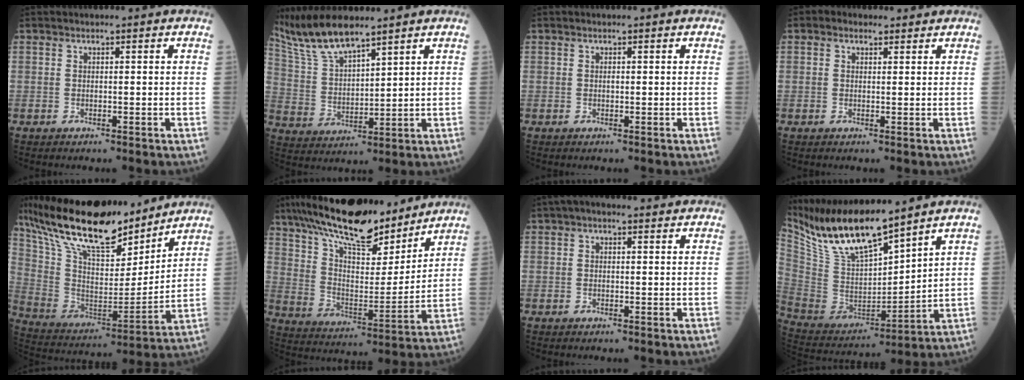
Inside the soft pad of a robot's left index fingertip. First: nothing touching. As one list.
[{"total": 9.1, "force": [7.9, 0.7, 4.3], "torque": [-0.104, 0.005, 0.164]}, {"total": 0.6, "force": [-0.6, 0.2, 0.1], "torque": [-0.003, -0.003, -0.014]}, {"total": 1.7, "force": [0.7, 1.4, 0.6], "torque": [-0.014, 0.016, 0.006]}, {"total": 23.0, "force": [18.2, 6.3, 12.6], "torque": [-0.234, 0.013, 0.318]}, {"total": 19.8, "force": [16.2, 5.4, 10.0], "torque": [-0.178, 0.011, 0.271]}, {"total": 2.5, "force": [1.4, 1.3, 1.7], "torque": [-0.028, 0.026, 0.016]}, {"total": 15.1, "force": [12.8, 2.0, 7.7], "torque": [-0.160, -0.005, 0.254]}]